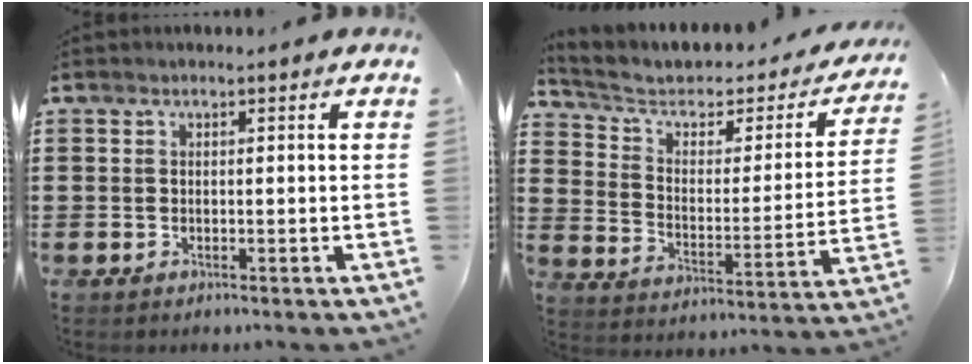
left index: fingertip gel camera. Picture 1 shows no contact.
{"total": 4.5, "force": [3.0, 2.4, 2.4], "torque": [-0.065, -0.020, 0.044]}